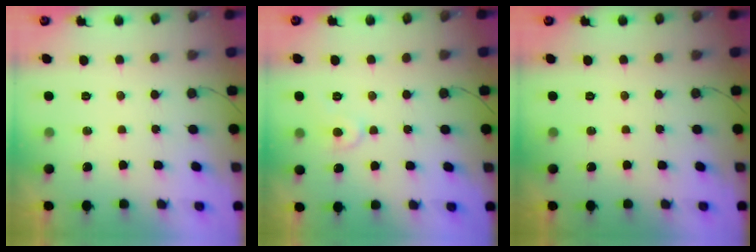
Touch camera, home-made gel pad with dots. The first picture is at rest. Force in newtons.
{"total": 5.5, "press": 5.5, "slide": 0.6}
{"total": 0.0}